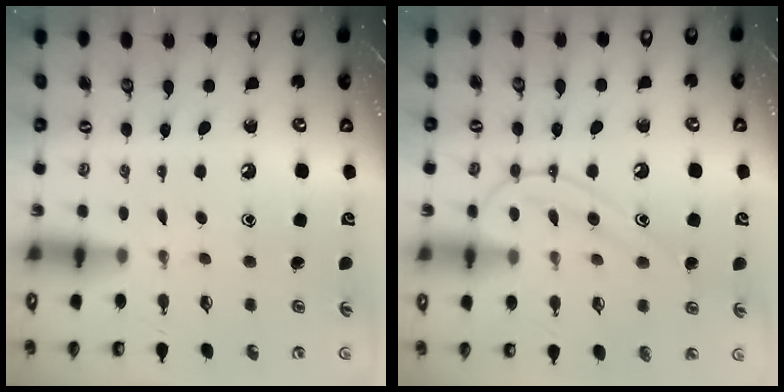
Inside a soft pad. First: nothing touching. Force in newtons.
{"total": 14.0, "press": 14.0, "slide": 1.3}